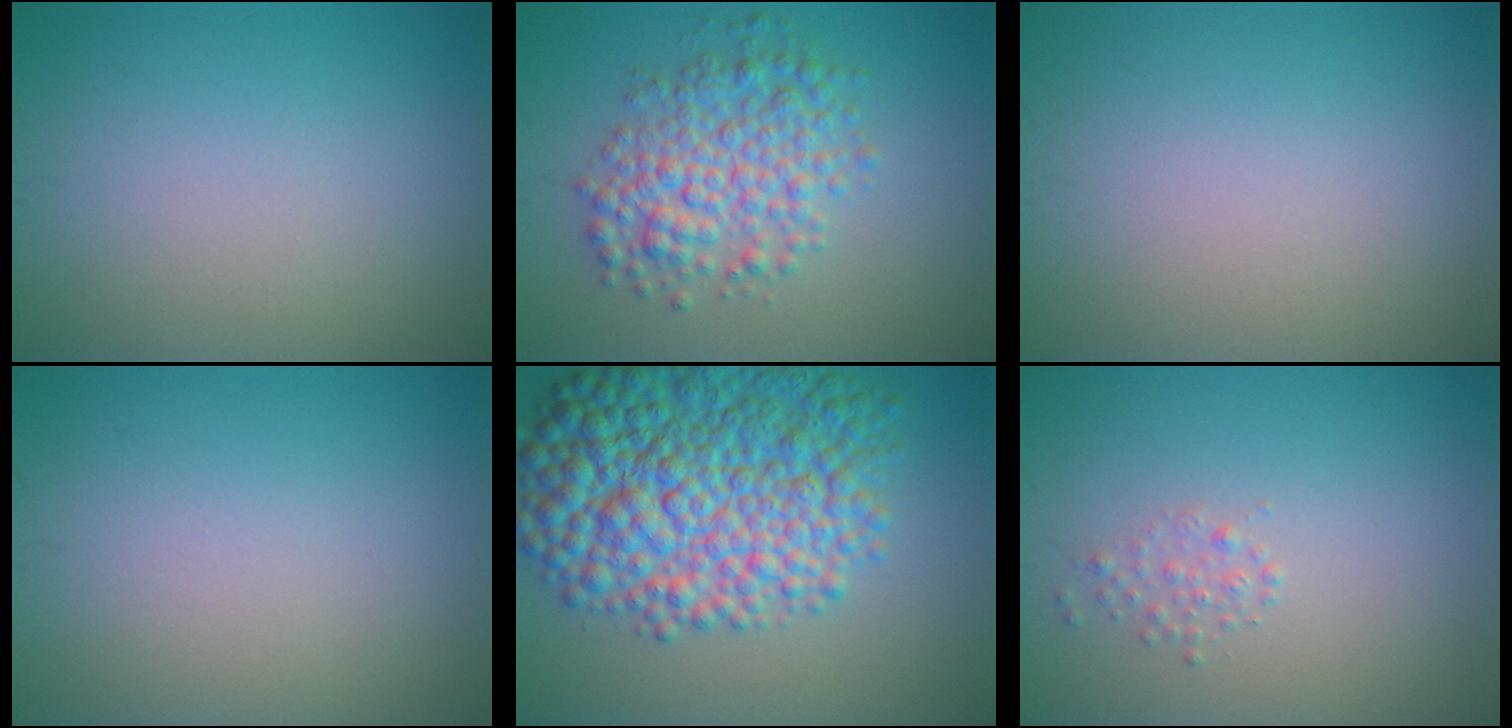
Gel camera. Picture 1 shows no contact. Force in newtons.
{"total": 5.2, "press": 5.2, "slide": 0.0}
{"total": 0.0}
{"total": 0.0}
{"total": 11.1, "press": 11.1, "slide": 0.3}
{"total": 1.0, "press": 1.0, "slide": 0.1}